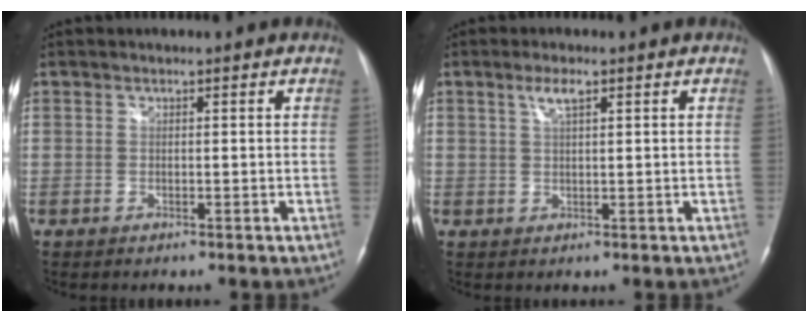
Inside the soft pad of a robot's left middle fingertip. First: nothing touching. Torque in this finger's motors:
{"motor_torque": [-0.01, 0.12, -0.32, -0.01]}